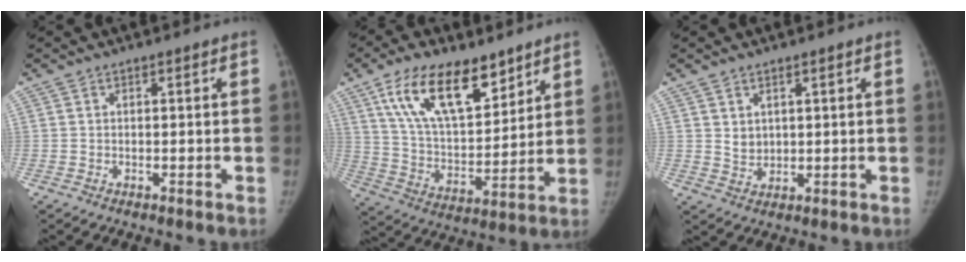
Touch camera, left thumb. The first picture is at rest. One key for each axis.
{"total": 18.6, "fx": 11.1, "fy": 8.6, "fz": 12.2, "tx": -0.173, "ty": -0.050, "tz": 0.205}
{"total": 2.8, "fx": 1.3, "fy": 2.0, "fz": 1.5, "tx": -0.016, "ty": -0.014, "tz": 0.033}